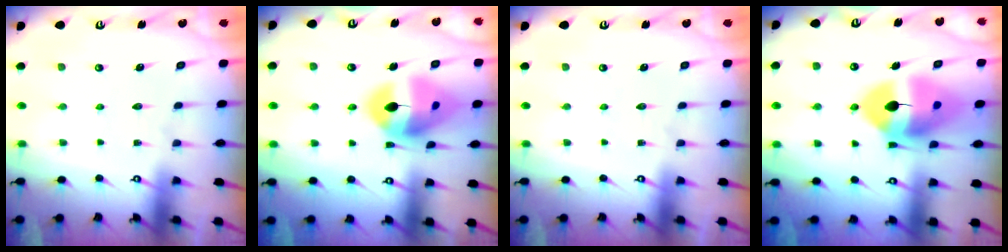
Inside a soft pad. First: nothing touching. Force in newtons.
{"total": 15.6, "press": 15.5, "slide": 1.9}
{"total": 0.0}
{"total": 15.0, "press": 14.8, "slide": 2.0}